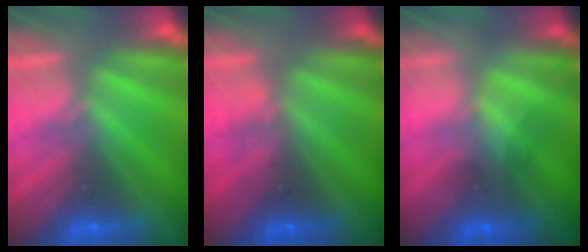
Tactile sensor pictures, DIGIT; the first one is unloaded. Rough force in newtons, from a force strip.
{"total": 3.4}
{"total": 1.6}